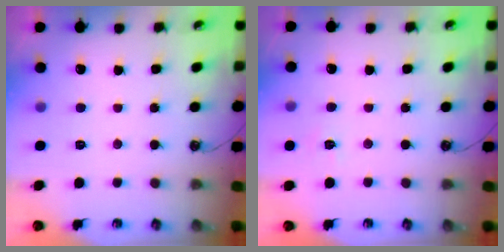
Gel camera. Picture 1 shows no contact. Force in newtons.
{"total": 4.1, "press": 4.1, "slide": 0.6}